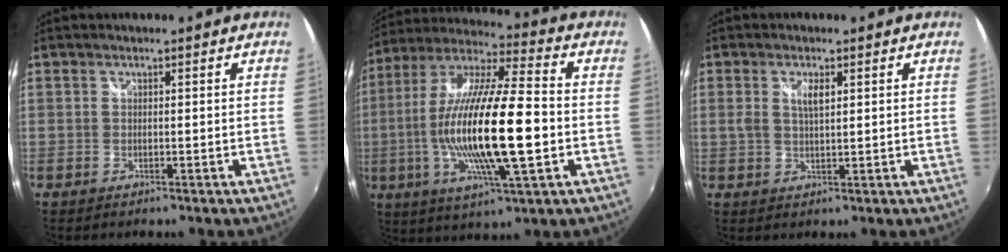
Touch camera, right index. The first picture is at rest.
{"total": 22.6, "force": [-3.2, 3.8, 22.0], "torque": [-0.407, -0.018, -0.060]}
{"total": 3.1, "force": [1.1, 1.2, 2.7], "torque": [-0.050, -0.001, 0.018]}